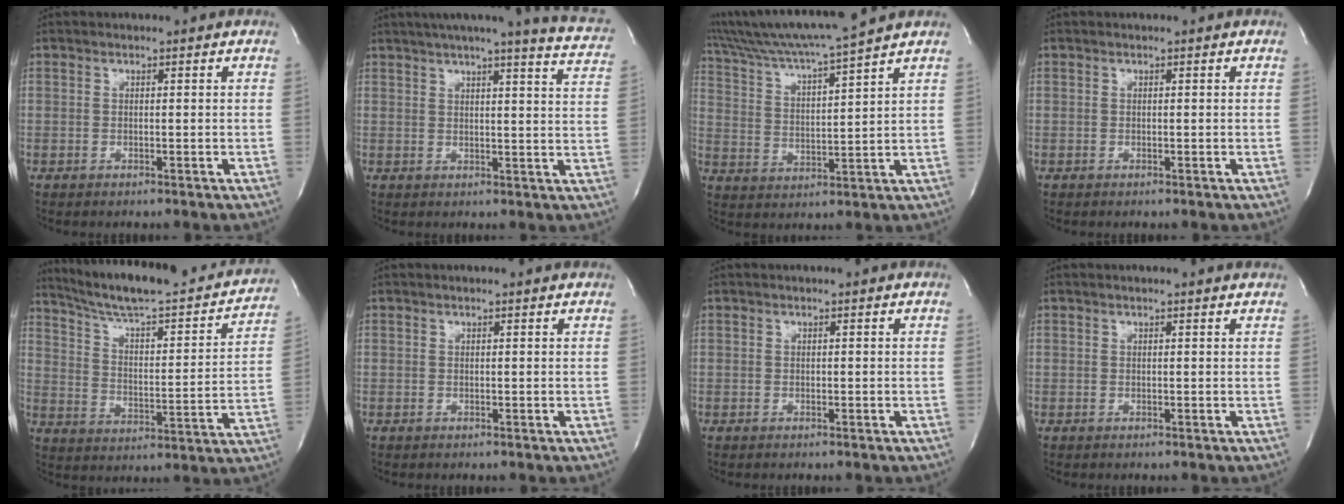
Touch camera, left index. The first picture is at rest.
{"total": 17.1, "force": [14.8, 0.3, 8.5], "torque": [-0.113, -0.029, 0.164]}
{"total": 13.6, "force": [11.9, -1.7, 6.4], "torque": [-0.122, 0.009, 0.202]}
{"total": 0.0}
{"total": 24.9, "force": [21.9, 3.2, 11.4], "torque": [-0.175, -0.015, 0.304]}
{"total": 1.8, "force": [1.7, -0.1, 0.7], "torque": [-0.014, 0.011, 0.020]}
{"total": 0.0}
{"total": 3.2, "force": [3.0, 0.0, 1.1], "torque": [-0.018, 0.013, 0.029]}